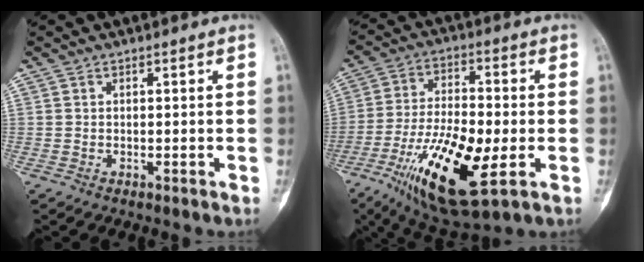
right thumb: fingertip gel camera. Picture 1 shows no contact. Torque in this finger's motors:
{"motor_torque": [0.83, 1.06, 1.97, -0.81, 0.22]}